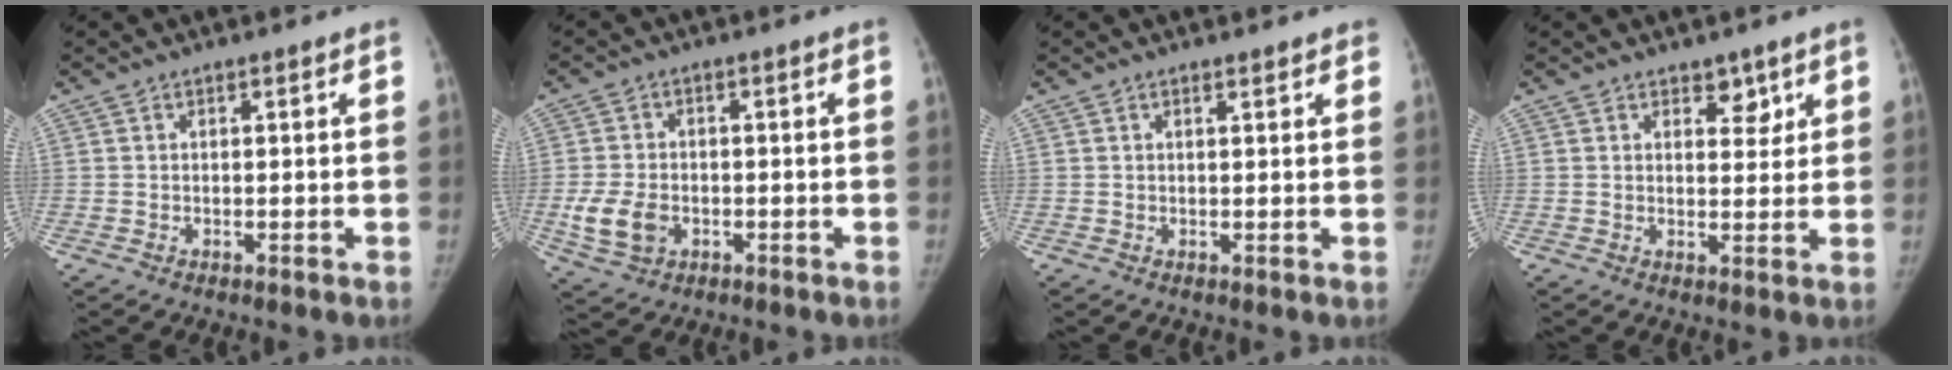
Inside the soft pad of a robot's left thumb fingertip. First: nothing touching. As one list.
[{"total": 7.1, "force": [-1.8, 5.2, 4.6], "torque": [-0.090, -0.001, -0.027]}, {"total": 1.3, "force": [1.0, 0.6, 0.6], "torque": [-0.004, -0.003, 0.011]}, {"total": 3.6, "force": [2.4, 2.2, 1.6], "torque": [0.006, -0.015, 0.035]}]